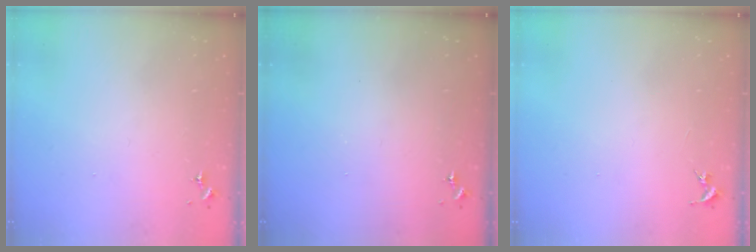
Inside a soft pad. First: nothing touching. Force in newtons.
{"total": 0.0}
{"total": 0.0}